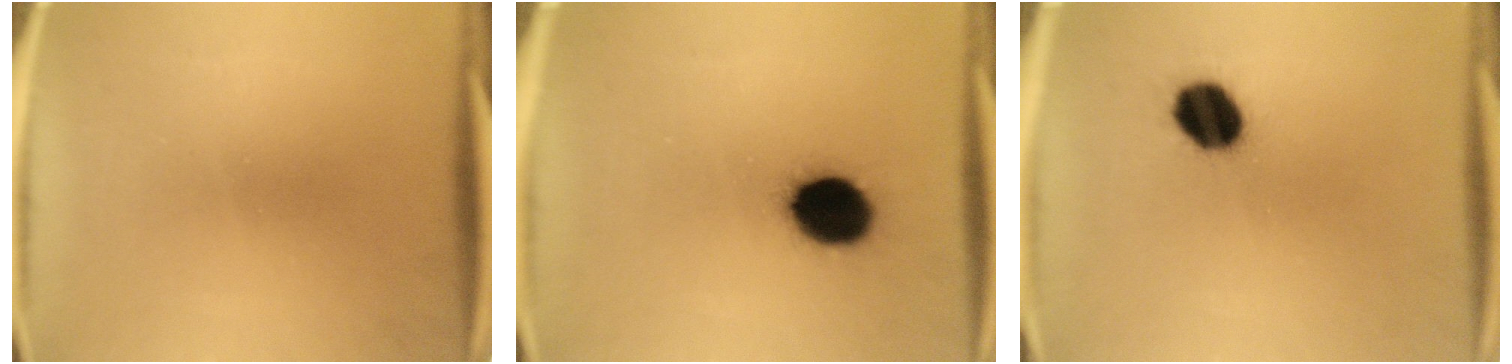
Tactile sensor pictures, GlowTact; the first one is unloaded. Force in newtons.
{"total": 14.3}
{"total": 9.8}